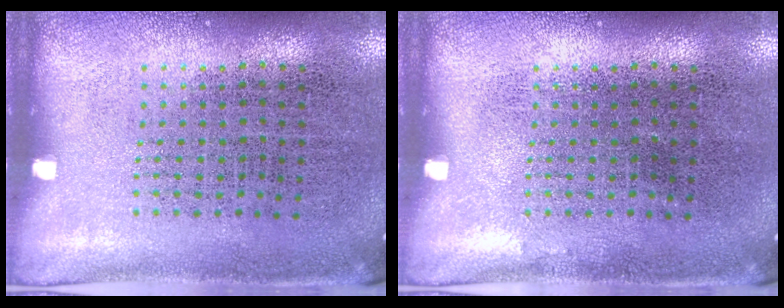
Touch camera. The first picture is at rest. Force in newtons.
{"total": 0.0}